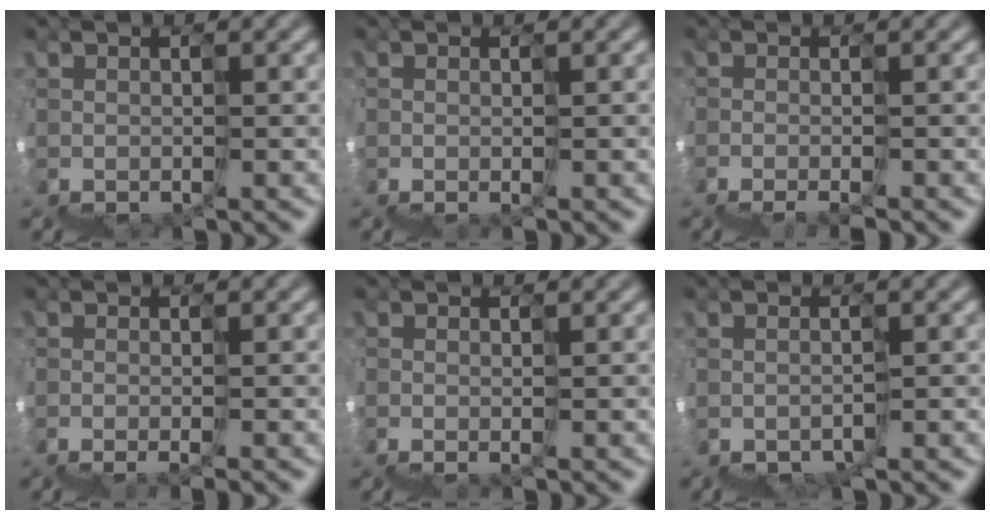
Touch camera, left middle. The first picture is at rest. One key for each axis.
{"total": 1.9, "fx": -0.5, "fy": 0.7, "fz": 1.7, "tx": -0.015, "ty": -0.006, "tz": -0.005}
{"total": 3.0, "fx": -2.2, "fy": 0.6, "fz": 2.0, "tx": -0.011, "ty": -0.015, "tz": -0.025}
{"total": 3.0, "fx": -1.4, "fy": 0.7, "fz": 2.5, "tx": -0.021, "ty": -0.010, "tz": -0.014}
{"total": 2.6, "fx": -0.4, "fy": 1.0, "fz": 2.4, "tx": -0.018, "ty": -0.007, "tz": -0.006}
{"total": 1.5, "fx": -1.5, "fy": -0.4, "fz": -0.1, "tx": -0.004, "ty": -0.003, "tz": -0.031}